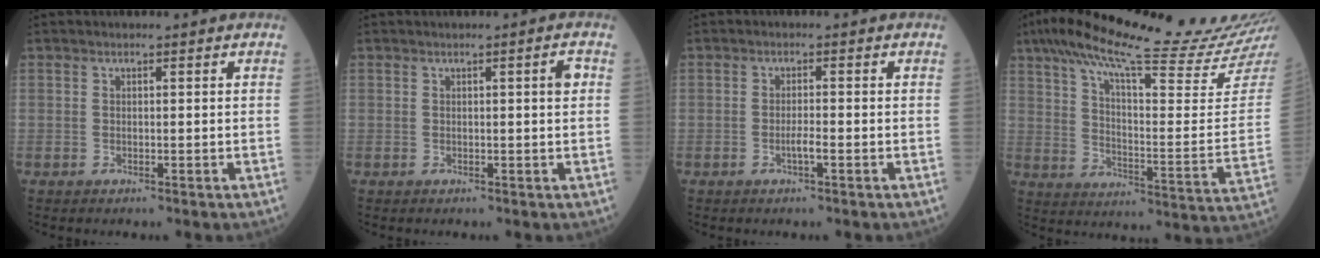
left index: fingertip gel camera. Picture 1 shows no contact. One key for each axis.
{"total": 1.4, "fx": 0.3, "fy": 0.1, "fz": 1.3, "tx": -0.017, "ty": 0.004, "tz": 0.002}
{"total": 1.7, "fx": -0.9, "fy": 0.1, "fz": 1.4, "tx": -0.028, "ty": -0.003, "tz": -0.017}
{"total": 26.6, "fx": 23.4, "fy": -0.6, "fz": 12.6, "tx": -0.208, "ty": -0.067, "tz": 0.319}